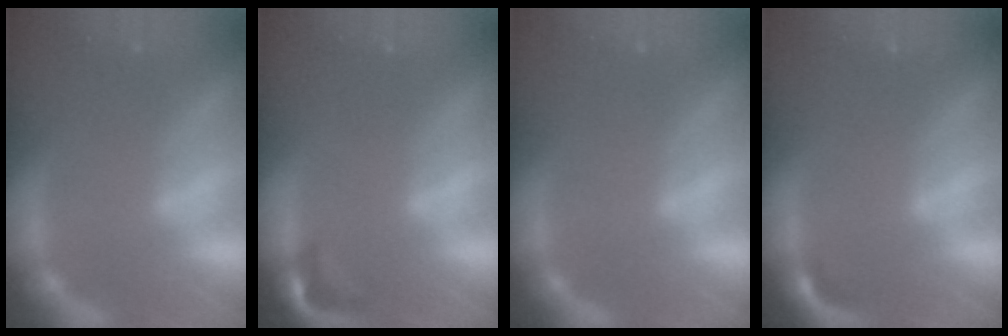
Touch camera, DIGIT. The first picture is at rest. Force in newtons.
{"total": 2.4}
{"total": 0.0}
{"total": 0.9}